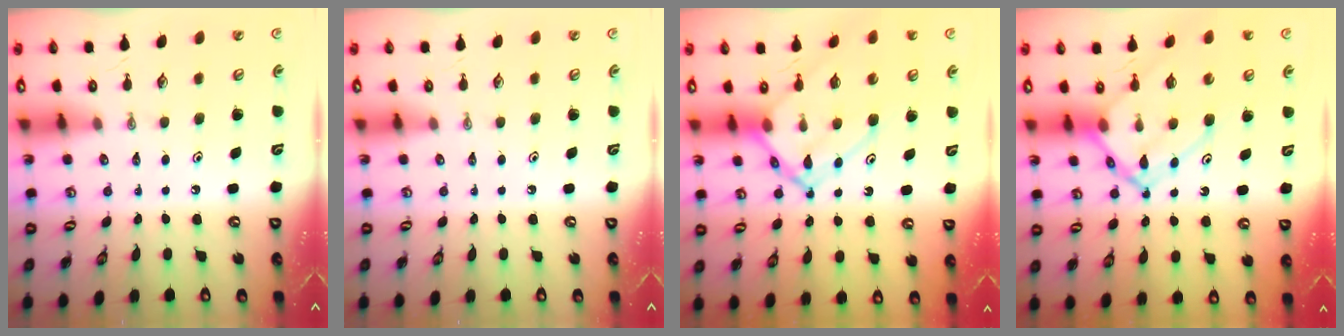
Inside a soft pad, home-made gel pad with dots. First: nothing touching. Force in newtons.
{"total": 0.0}
{"total": 14.4, "press": 14.4, "slide": 1.4}
{"total": 14.4, "press": 14.4, "slide": 1.4}